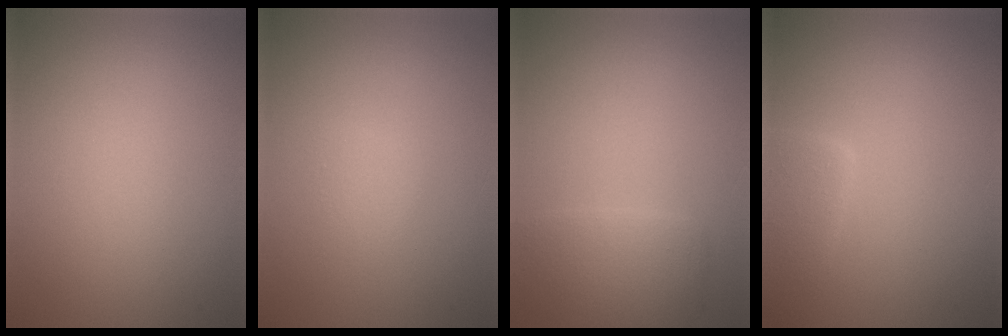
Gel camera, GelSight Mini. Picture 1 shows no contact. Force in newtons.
{"total": 0.9, "press": 0.9, "slide": 0.0}
{"total": 3.0, "press": 3.0, "slide": 0.1}
{"total": 2.9, "press": 2.9, "slide": 0.3}